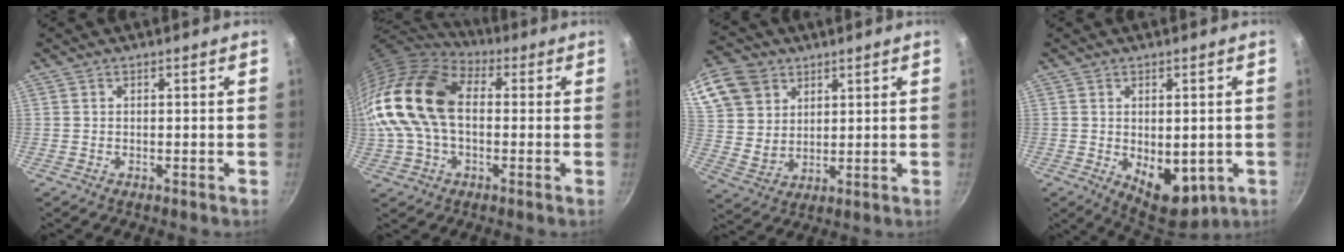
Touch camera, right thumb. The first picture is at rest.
{"total": 20.4, "force": [1.1, 13.4, 15.4], "torque": [-0.305, 0.029, 0.008]}
{"total": 16.3, "force": [8.1, 12.4, 6.9], "torque": [-0.144, -0.004, 0.161]}
{"total": 10.0, "force": [-1.7, 5.8, 8.0], "torque": [-0.083, -0.013, -0.006]}